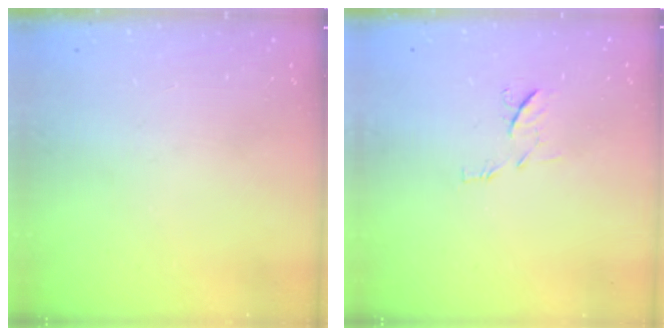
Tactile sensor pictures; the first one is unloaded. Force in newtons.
{"total": 6.5, "press": 6.5, "slide": 0.7}